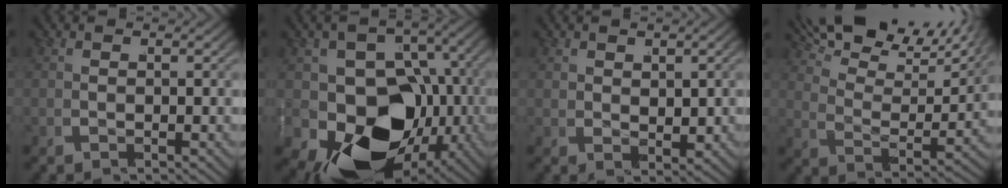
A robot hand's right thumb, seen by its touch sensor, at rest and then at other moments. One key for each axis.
{"total": 20.0, "fx": -4.9, "fy": 13.9, "fz": 13.6, "tx": -0.275, "ty": -0.097, "tz": -0.042}
{"total": 1.5, "fx": 1.3, "fy": 0.5, "fz": 0.3, "tx": -0.002, "ty": 0.004, "tz": 0.027}
{"total": 9.0, "fx": 7.1, "fy": 3.0, "fz": 4.6, "tx": -0.075, "ty": 0.033, "tz": 0.098}